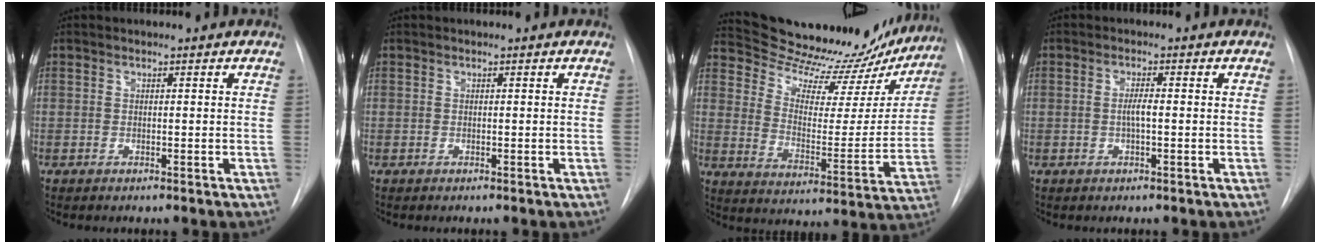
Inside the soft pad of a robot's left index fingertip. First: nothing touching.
{"total": 0.0}
{"total": 23.7, "force": [22.2, 6.0, 5.9], "torque": [-0.078, -0.046, 0.296]}
{"total": 2.0, "force": [-0.2, 0.3, 2.0], "torque": [-0.039, 0.002, -0.004]}